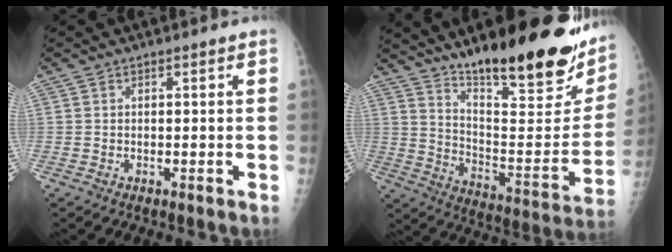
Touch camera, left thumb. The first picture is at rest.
{"total": 28.5, "force": [19.2, 6.9, 19.9], "torque": [-0.262, -0.095, 0.294]}